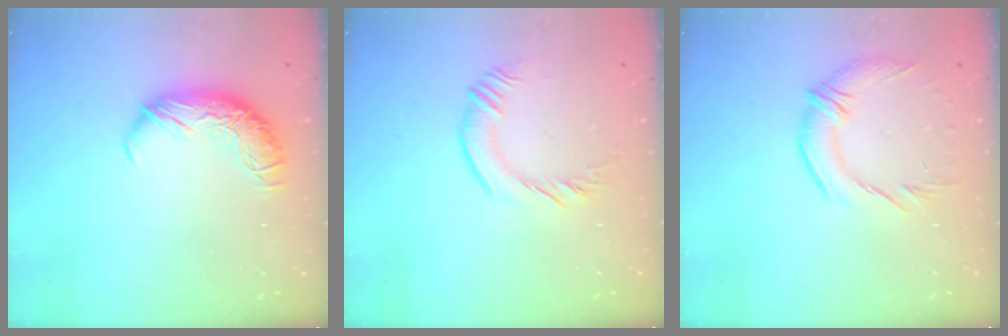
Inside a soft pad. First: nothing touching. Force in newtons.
{"total": 0.9, "press": 0.6, "slide": 0.7}
{"total": 3.0, "press": 1.4, "slide": 2.6}